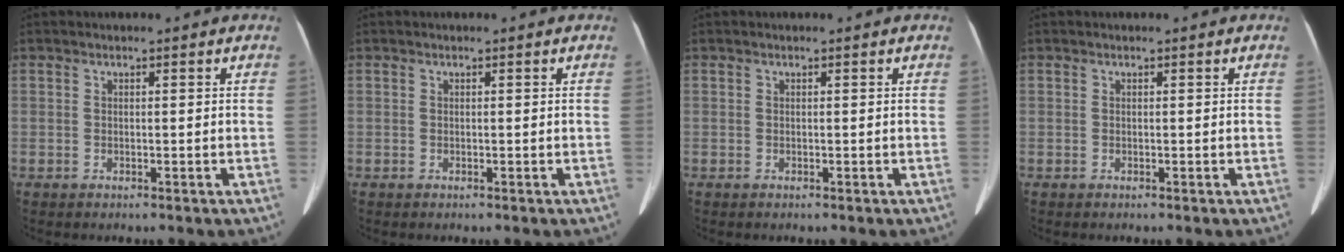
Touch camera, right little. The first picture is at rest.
{"total": 0.0}
{"total": 0.0}
{"total": 0.0}